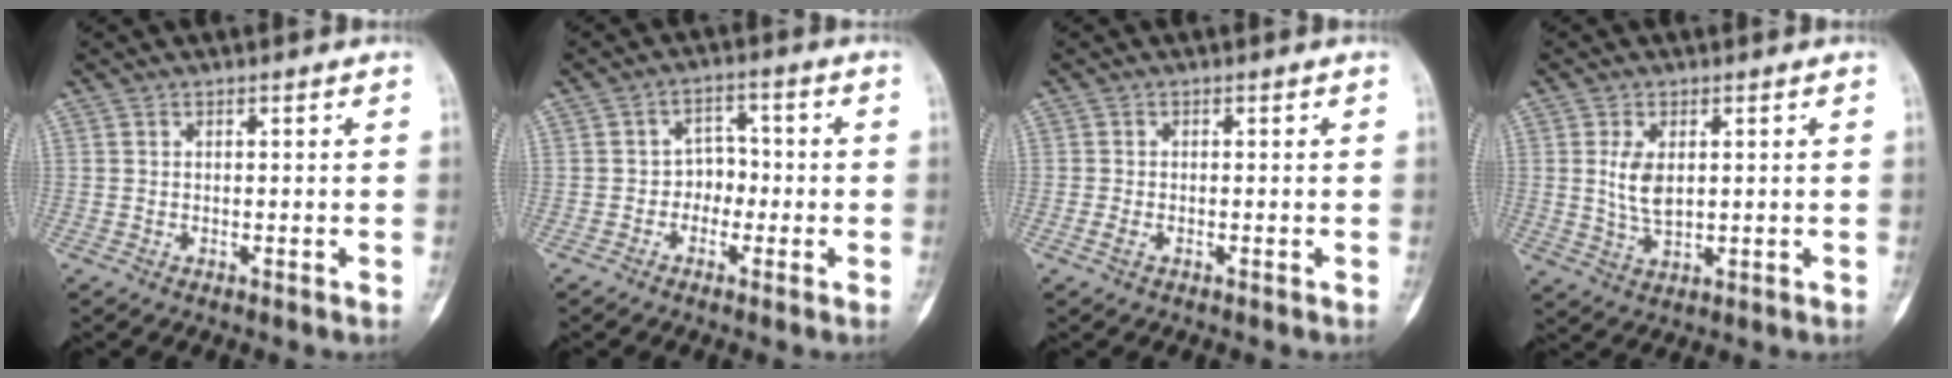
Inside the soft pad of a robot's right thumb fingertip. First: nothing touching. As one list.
[{"total": 4.6, "force": [-1.2, 3.8, 2.2], "torque": [0.005, 0.022, -0.032]}, {"total": 1.4, "force": [-0.6, 0.9, 1.0], "torque": [-0.018, 0.000, -0.014]}, {"total": 5.6, "force": [0.9, 3.1, 4.5], "torque": [-0.078, -0.008, 0.023]}]